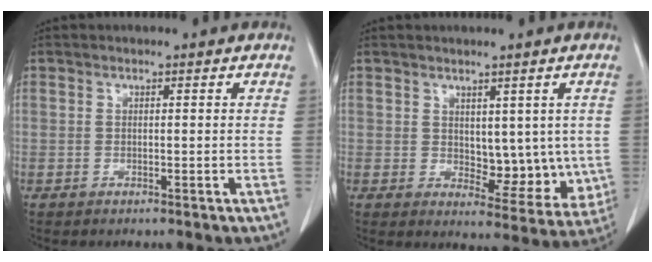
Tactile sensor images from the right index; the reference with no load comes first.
{"total": 7.9, "force": [0.9, 4.7, 6.3], "torque": [-0.060, -0.008, 0.024]}